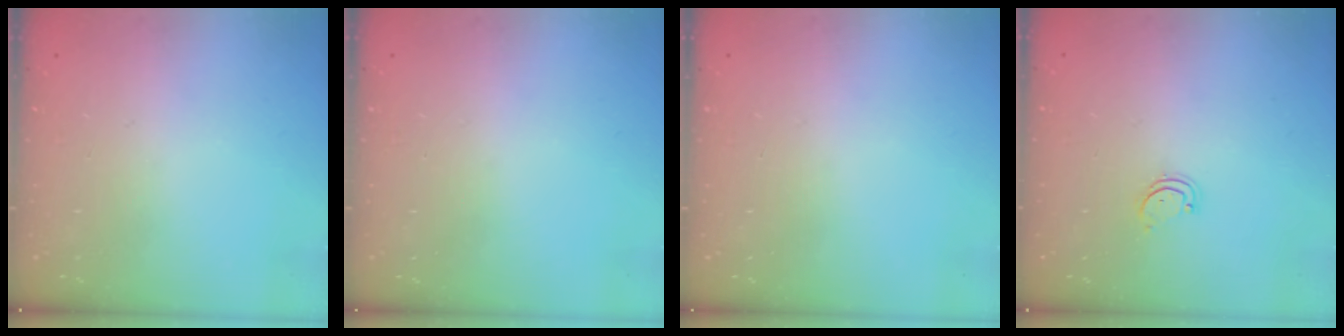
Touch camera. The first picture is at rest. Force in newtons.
{"total": 0.0}
{"total": 0.0}
{"total": 1.9, "press": 1.9, "slide": 0.2}